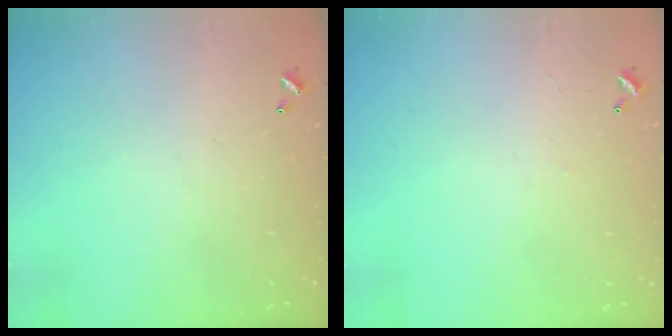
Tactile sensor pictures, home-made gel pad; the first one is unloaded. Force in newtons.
{"total": 4.0, "press": 3.9, "slide": 0.3}